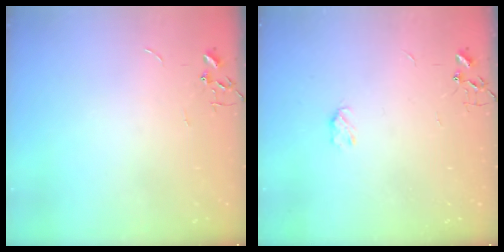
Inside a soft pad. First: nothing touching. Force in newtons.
{"total": 3.5, "press": 3.5, "slide": 0.5}